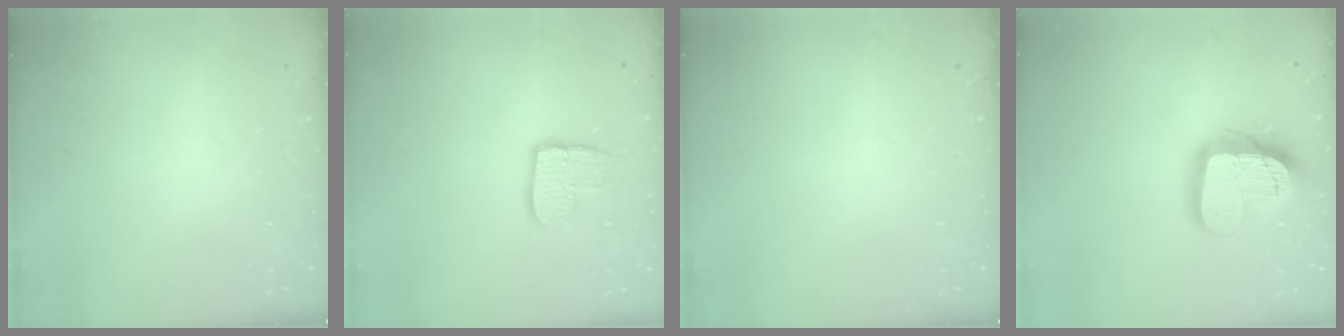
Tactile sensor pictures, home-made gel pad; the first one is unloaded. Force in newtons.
{"total": 9.2, "press": 9.2, "slide": 0.6}
{"total": 0.0}
{"total": 18.8, "press": 18.7, "slide": 1.8}